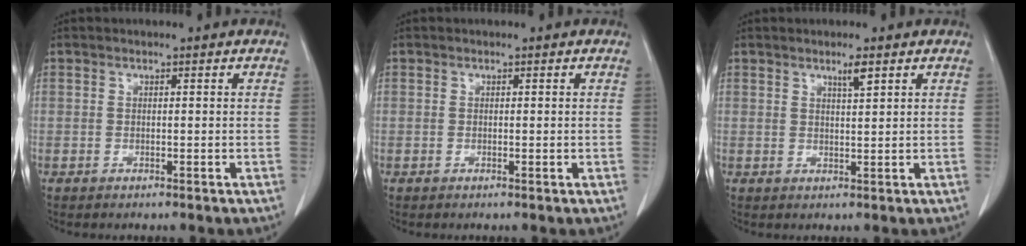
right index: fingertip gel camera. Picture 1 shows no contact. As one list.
[{"total": 0.7, "force": [-0.1, 0.1, 0.7], "torque": [-0.011, -0.002, 0.001]}, {"total": 2.1, "force": [1.4, 0.1, 1.6], "torque": [-0.031, -0.002, 0.025]}]